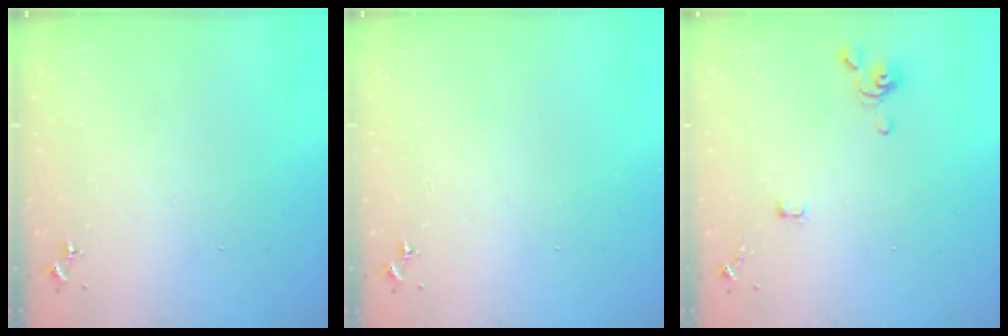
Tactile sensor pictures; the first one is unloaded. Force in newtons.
{"total": 0.0}
{"total": 4.2, "press": 4.1, "slide": 1.0}